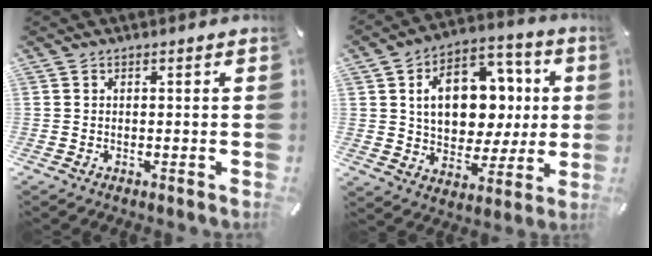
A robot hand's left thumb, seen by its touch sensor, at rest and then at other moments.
{"total": 15.8, "force": [2.5, 12.1, 9.9], "torque": [-0.155, -0.003, 0.053]}